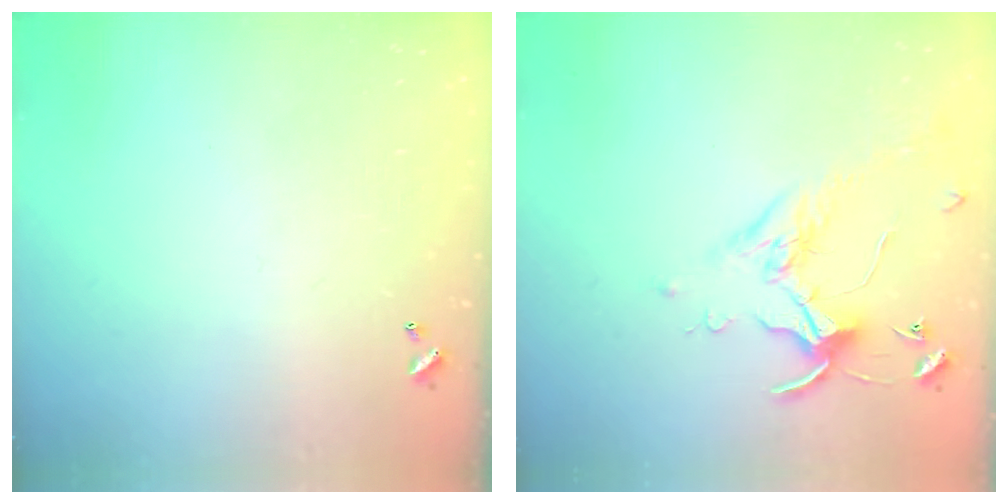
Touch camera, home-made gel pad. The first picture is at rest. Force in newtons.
{"total": 0.7, "press": 0.6, "slide": 0.4}